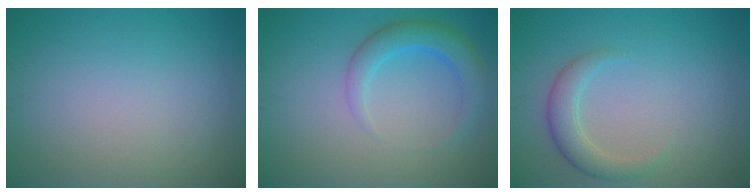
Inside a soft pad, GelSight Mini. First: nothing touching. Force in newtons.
{"total": 3.5, "press": 3.5, "slide": 0.1}
{"total": 2.6, "press": 2.6, "slide": 0.2}